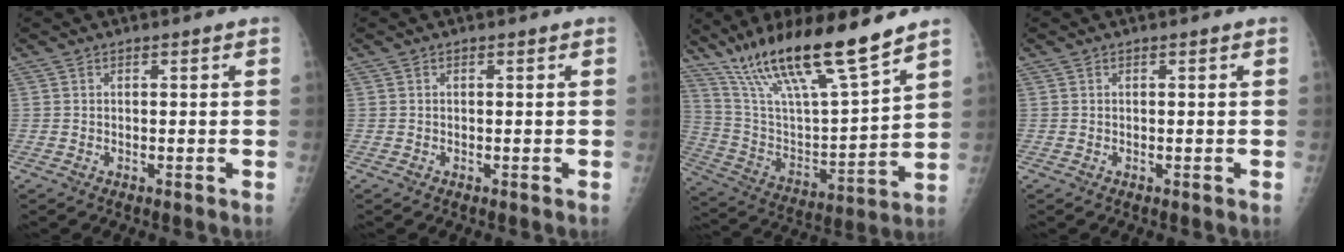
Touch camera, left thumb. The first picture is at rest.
{"total": 0.0}
{"total": 21.3, "force": [15.6, 2.9, 14.2], "torque": [-0.240, -0.063, 0.292]}
{"total": 0.0}